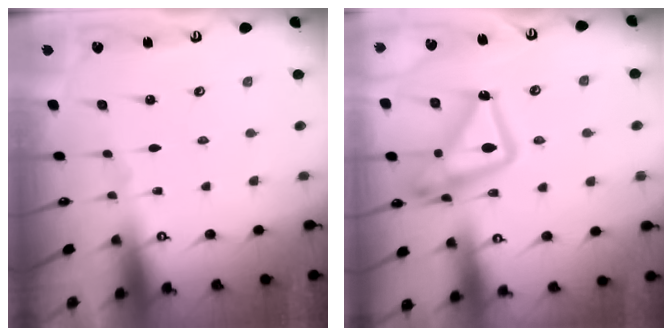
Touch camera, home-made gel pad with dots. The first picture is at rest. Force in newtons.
{"total": 16.0, "press": 15.9, "slide": 1.3}